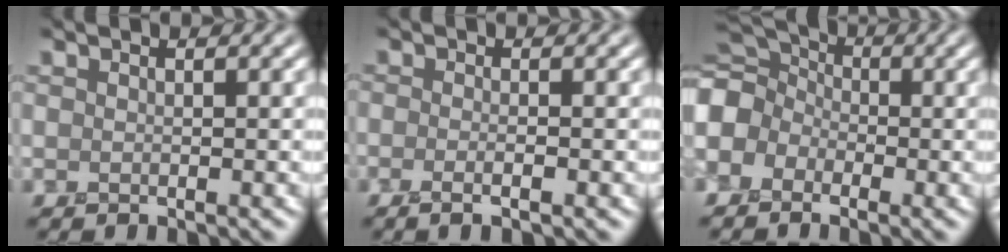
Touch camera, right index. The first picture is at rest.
{"total": 1.7, "force": [-0.6, 0.6, 1.4], "torque": [-0.011, -0.002, -0.018]}
{"total": 6.3, "force": [-0.8, 5.0, 3.8], "torque": [-0.110, 0.021, -0.024]}